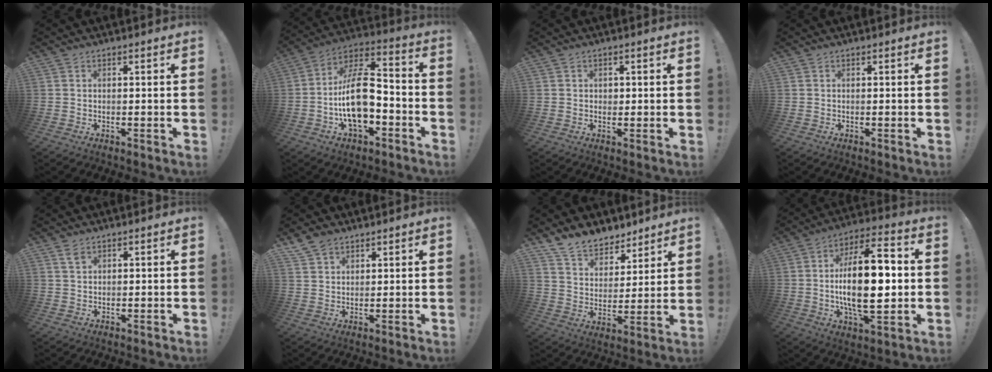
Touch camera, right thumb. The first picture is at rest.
{"total": 18.4, "force": [-4.4, 10.3, 14.5], "torque": [-0.259, 0.029, -0.071]}
{"total": 1.0, "force": [0.1, 1.0, 0.1], "torque": [-0.002, 0.001, 0.002]}
{"total": 0.0}
{"total": 2.3, "force": [1.5, 1.3, 1.1], "torque": [-0.017, -0.004, 0.027]}
{"total": 5.0, "force": [4.0, 2.7, 1.3], "torque": [-0.025, -0.021, 0.078]}
{"total": 11.7, "force": [9.8, 5.9, 2.7], "torque": [-0.061, -0.074, 0.192]}
{"total": 21.0, "force": [-0.7, 8.9, 19.1], "torque": [-0.326, 0.001, -0.017]}